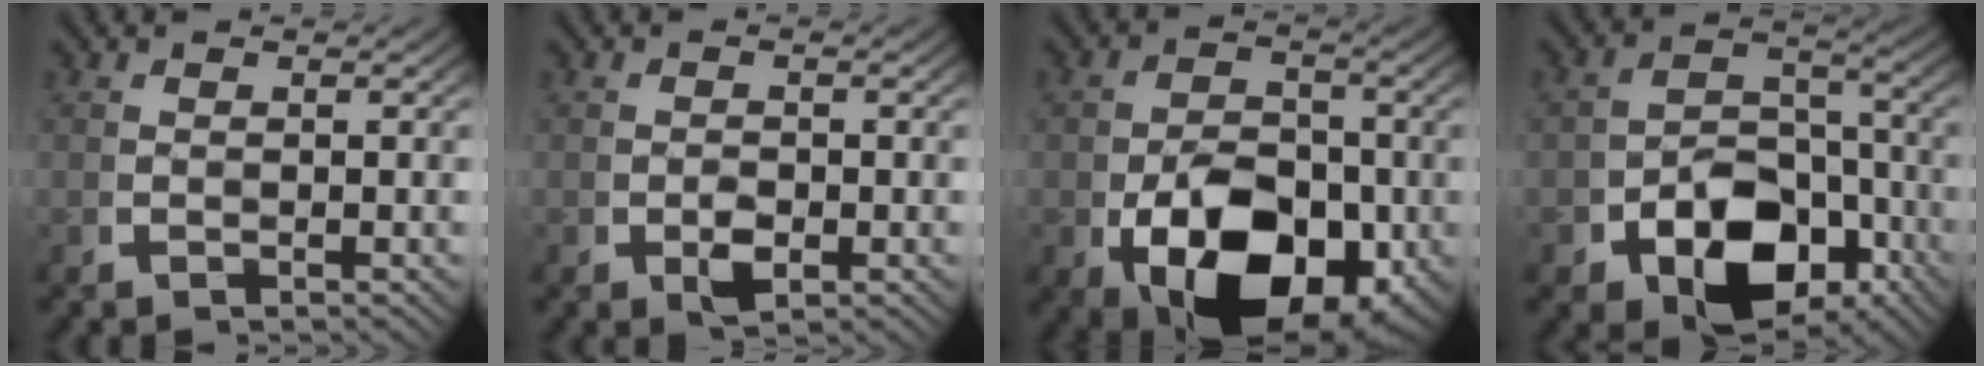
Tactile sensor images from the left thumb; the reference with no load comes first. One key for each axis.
{"total": 2.0, "fx": -0.5, "fy": 1.5, "fz": 1.3, "tx": -0.021, "ty": -0.012, "tz": -0.004}
{"total": 14.9, "fx": -3.6, "fy": 9.9, "fz": 10.6, "tx": -0.187, "ty": -0.070, "tz": -0.024}
{"total": 10.2, "fx": -3.6, "fy": 7.1, "fz": 6.4, "tx": -0.109, "ty": -0.048, "tz": -0.038}